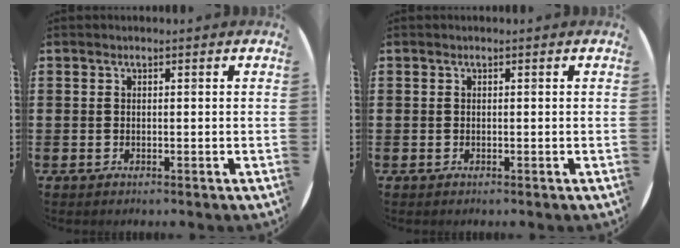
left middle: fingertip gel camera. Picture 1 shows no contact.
{"total": 0.0}